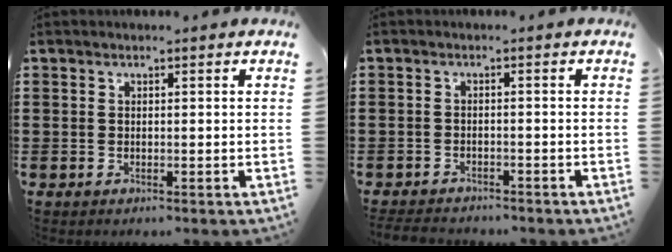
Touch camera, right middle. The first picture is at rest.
{"total": 2.3, "force": [-2.2, 0.5, 0.0], "torque": [-0.007, -0.001, -0.049]}